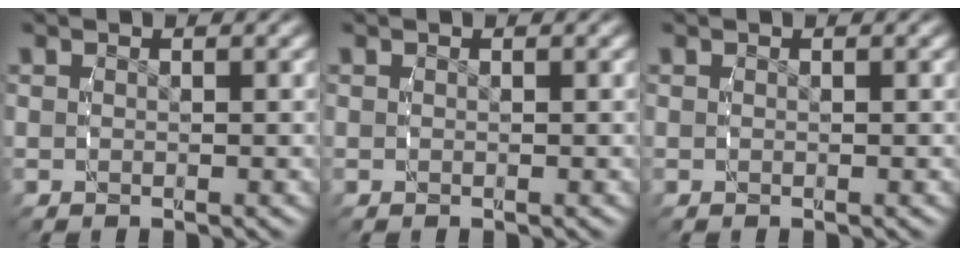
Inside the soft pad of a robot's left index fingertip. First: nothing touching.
{"total": 0.0}
{"total": 0.0}